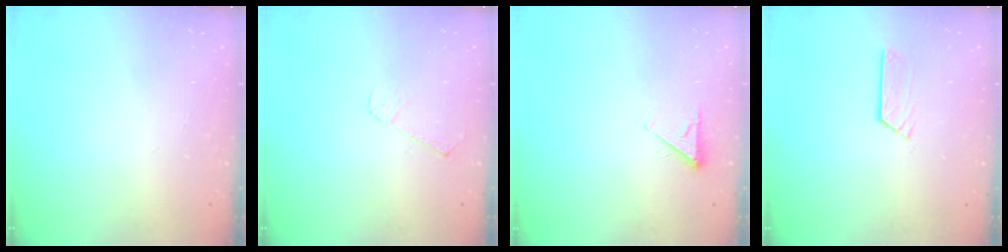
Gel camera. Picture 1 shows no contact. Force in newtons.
{"total": 3.9, "press": 3.8, "slide": 0.5}
{"total": 2.5, "press": 2.5, "slide": 0.4}
{"total": 5.3, "press": 5.3, "slide": 0.2}